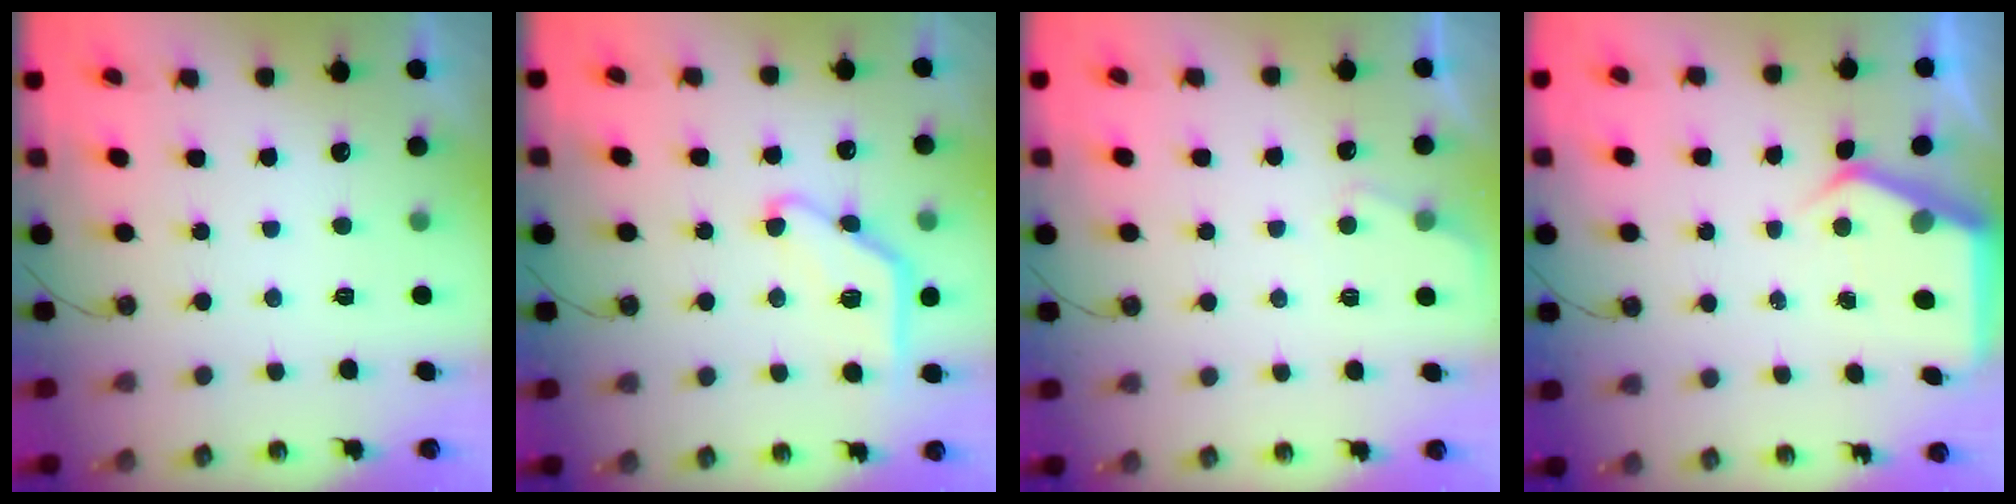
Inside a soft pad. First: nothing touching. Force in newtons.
{"total": 11.7, "press": 11.7, "slide": 0.7}
{"total": 3.5, "press": 3.5, "slide": 0.4}
{"total": 4.9, "press": 4.9, "slide": 0.4}